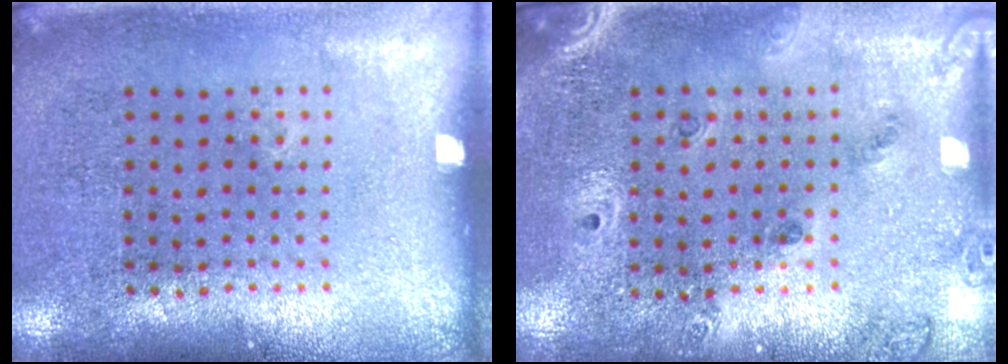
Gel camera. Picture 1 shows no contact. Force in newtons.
{"total": 1.5, "press": 1.4, "slide": 0.7}